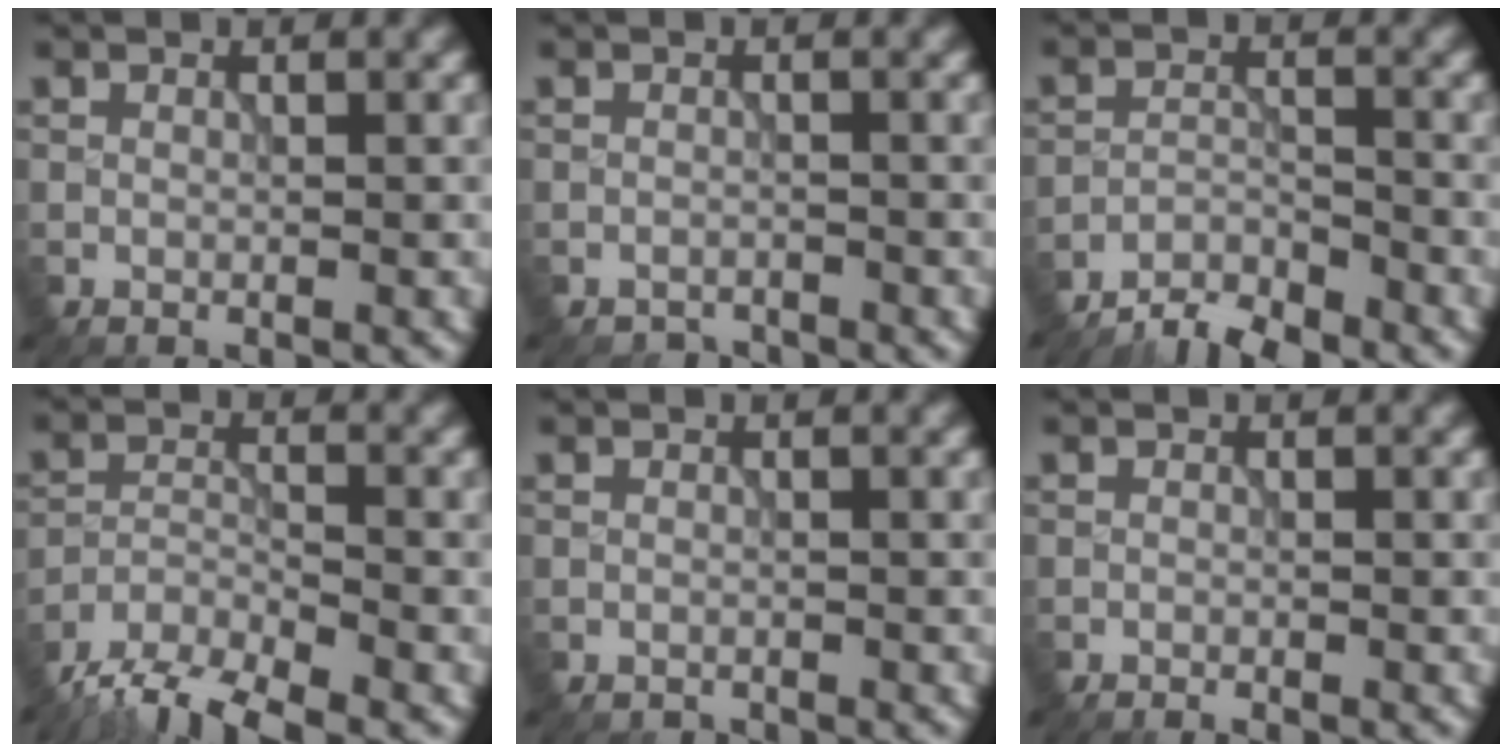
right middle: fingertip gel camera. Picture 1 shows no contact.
{"total": 1.3, "force": [-1.3, 0.2, -0.1], "torque": [0.005, -0.001, -0.024]}
{"total": 3.9, "force": [-3.6, 0.7, 1.2], "torque": [-0.018, 0.001, -0.073]}
{"total": 6.8, "force": [-5.8, 1.6, 3.1], "torque": [-0.059, -0.010, -0.111]}
{"total": 0.7, "force": [-0.6, 0.1, -0.1], "torque": [0.002, -0.003, -0.013]}
{"total": 0.5, "force": [-0.5, 0.0, 0.1], "torque": [0.001, 0.000, -0.011]}